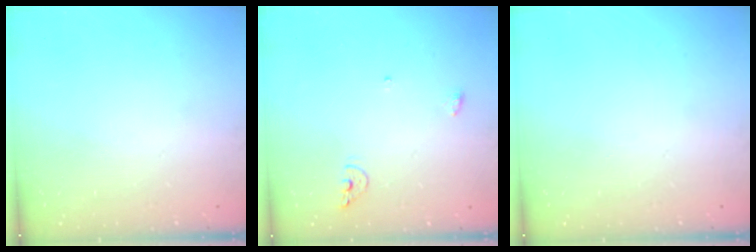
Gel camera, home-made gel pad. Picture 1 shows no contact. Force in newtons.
{"total": 5.6, "press": 5.5, "slide": 1.0}
{"total": 0.0}